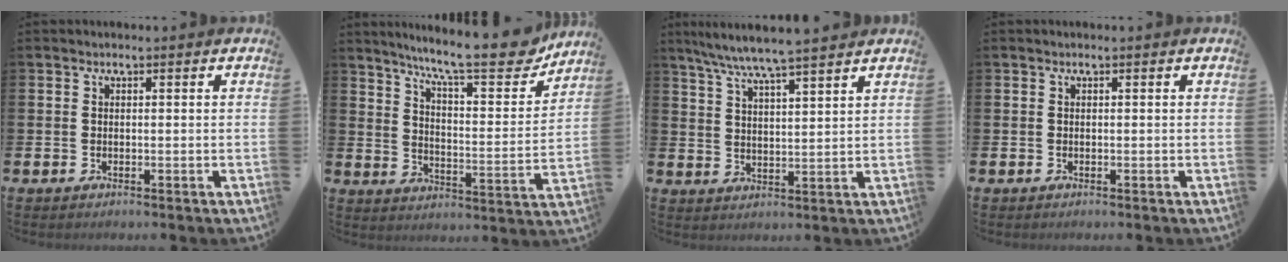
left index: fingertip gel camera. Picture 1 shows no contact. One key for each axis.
{"total": 12.3, "fx": 10.4, "fy": 1.9, "fz": 6.4, "tx": -0.130, "ty": -0.057, "tz": 0.173}
{"total": 6.8, "fx": 6.4, "fy": -0.3, "fz": 2.3, "tx": -0.069, "ty": -0.029, "tz": 0.114}
{"total": 0.0}